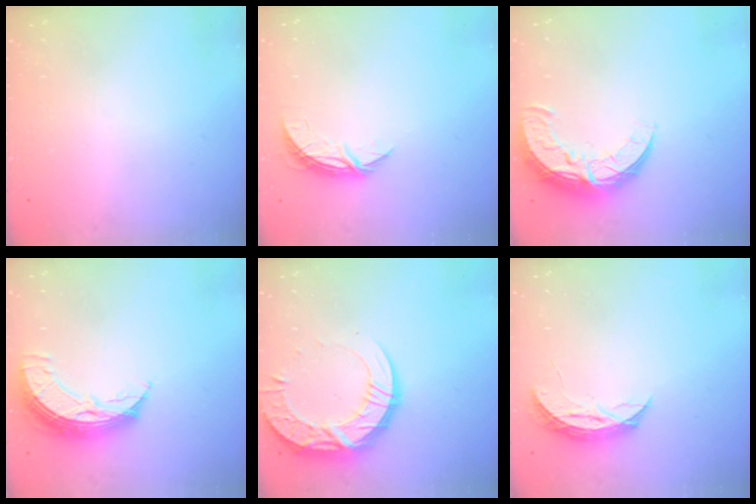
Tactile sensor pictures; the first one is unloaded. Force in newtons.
{"total": 5.7, "press": 5.7, "slide": 0.3}
{"total": 10.3, "press": 10.3, "slide": 0.7}
{"total": 10.1, "press": 10.0, "slide": 1.0}
{"total": 15.3, "press": 15.3, "slide": 1.2}
{"total": 5.6, "press": 5.6, "slide": 0.6}